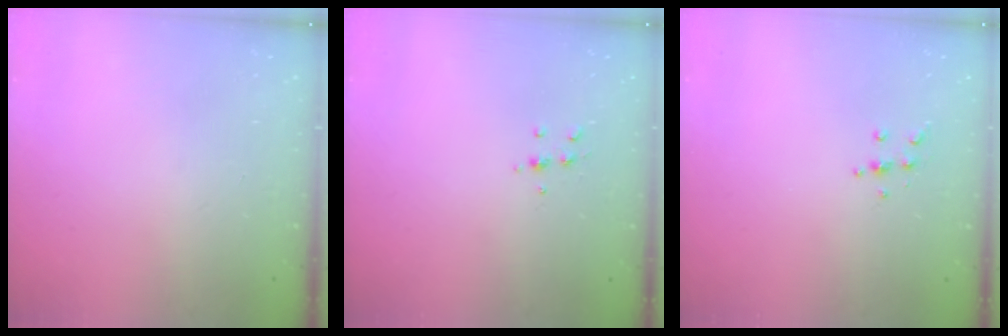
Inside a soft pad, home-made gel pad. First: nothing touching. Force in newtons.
{"total": 5.4, "press": 5.4, "slide": 0.5}
{"total": 4.2, "press": 4.2, "slide": 0.4}